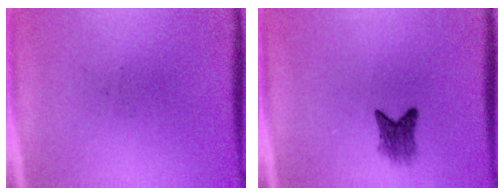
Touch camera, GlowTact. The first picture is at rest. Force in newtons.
{"total": 2.9}